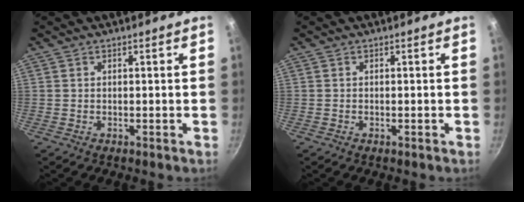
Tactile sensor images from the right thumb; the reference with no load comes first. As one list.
[{"total": 0.0}]